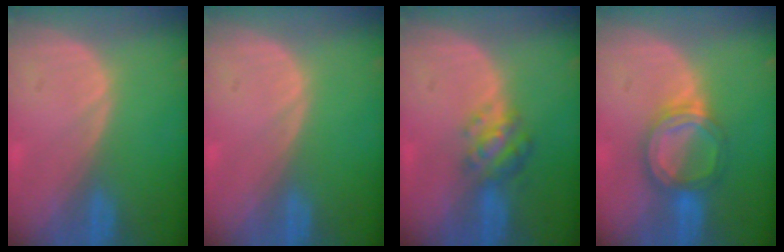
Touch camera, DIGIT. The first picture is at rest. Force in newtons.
{"total": 0.0}
{"total": 4.9, "press": 4.5, "slide": 2.0}
{"total": 6.5, "press": 5.8, "slide": 3.0}